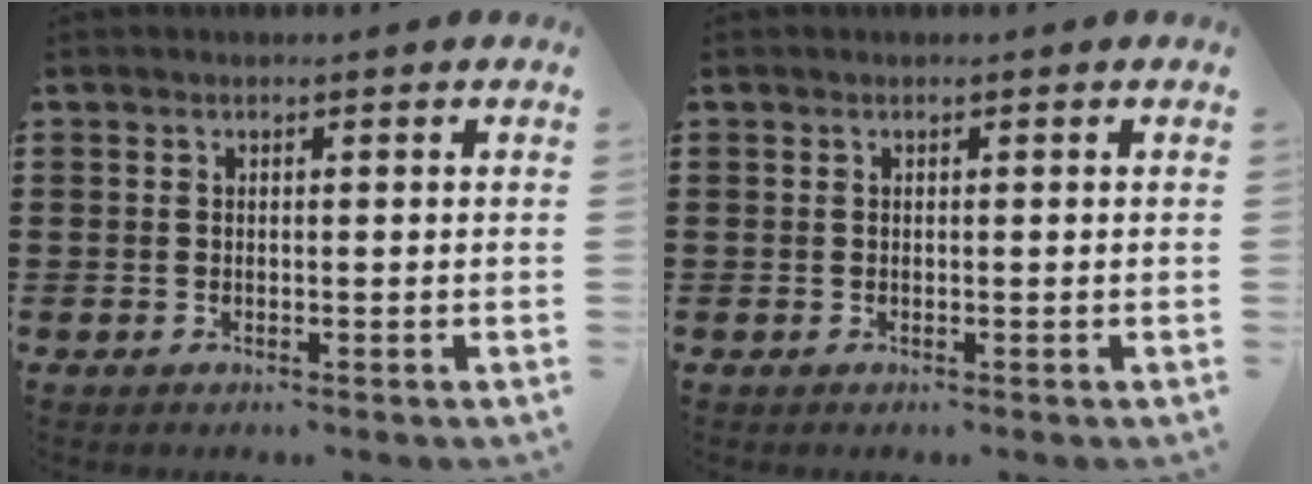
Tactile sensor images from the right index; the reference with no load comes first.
{"total": 0.0}